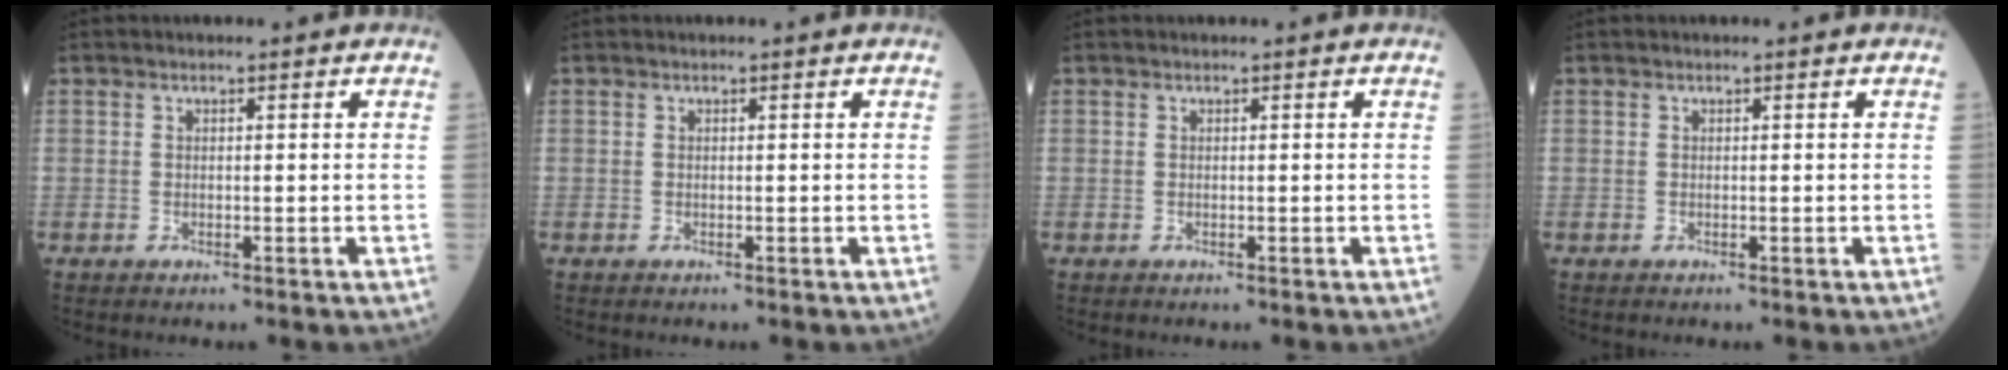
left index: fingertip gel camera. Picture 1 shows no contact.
{"total": 0.0}
{"total": 0.0}
{"total": 0.0}